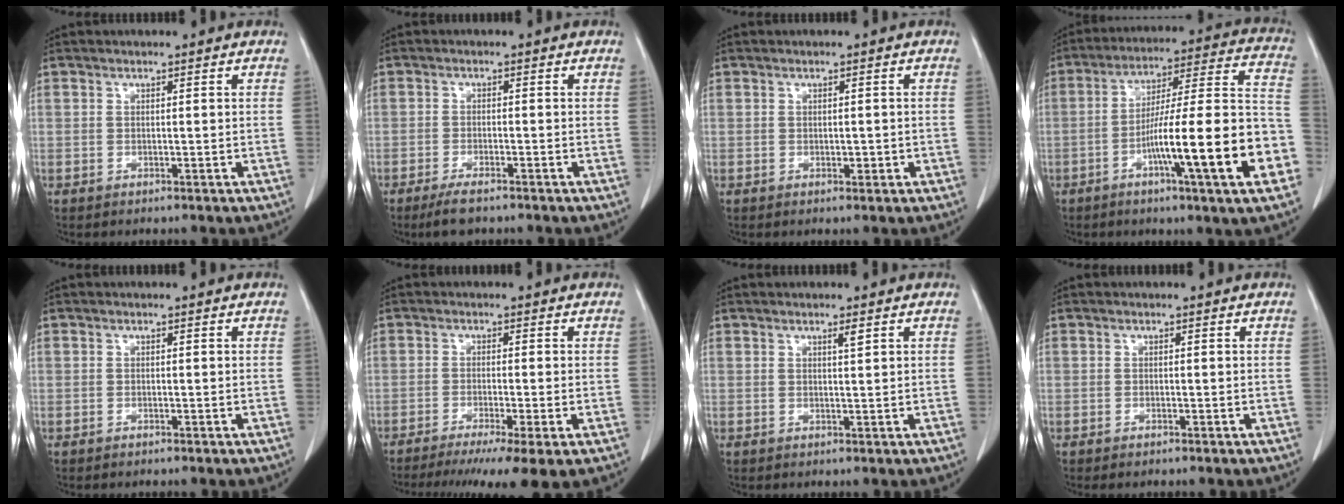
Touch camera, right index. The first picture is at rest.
{"total": 3.7, "force": [-2.9, 0.6, 2.3], "torque": [-0.046, -0.007, -0.051]}
{"total": 1.3, "force": [-0.3, 0.8, 1.0], "torque": [-0.013, 0.001, 0.000]}
{"total": 21.0, "force": [-7.2, 0.7, 19.7], "torque": [-0.254, 0.009, -0.112]}
{"total": 0.0}
{"total": 10.7, "force": [-7.7, -0.1, 7.5], "torque": [-0.102, -0.023, -0.120]}
{"total": 1.0, "force": [0.6, -0.1, 0.8], "torque": [-0.016, -0.003, 0.010]}
{"total": 0.6, "force": [-0.5, 0.1, 0.3], "torque": [-0.010, -0.002, -0.008]}